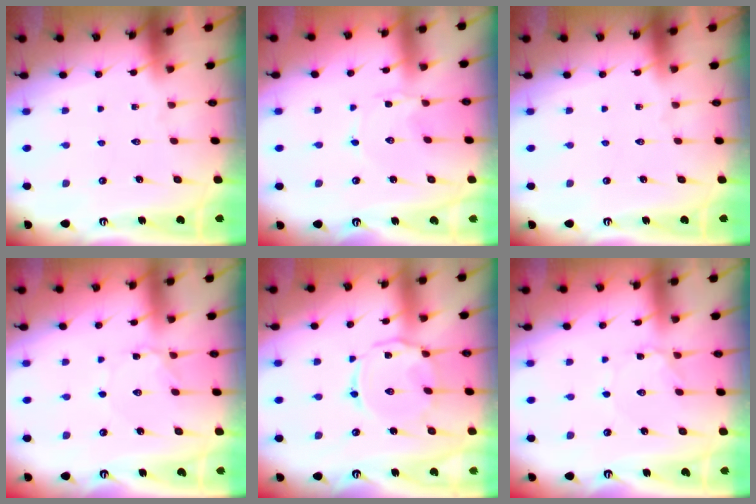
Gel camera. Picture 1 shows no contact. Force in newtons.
{"total": 1.1, "press": 1.1, "slide": 0.2}
{"total": 0.0}
{"total": 1.4, "press": 1.3, "slide": 0.1}
{"total": 6.6, "press": 6.6, "slide": 0.5}
{"total": 1.4, "press": 1.3, "slide": 0.1}